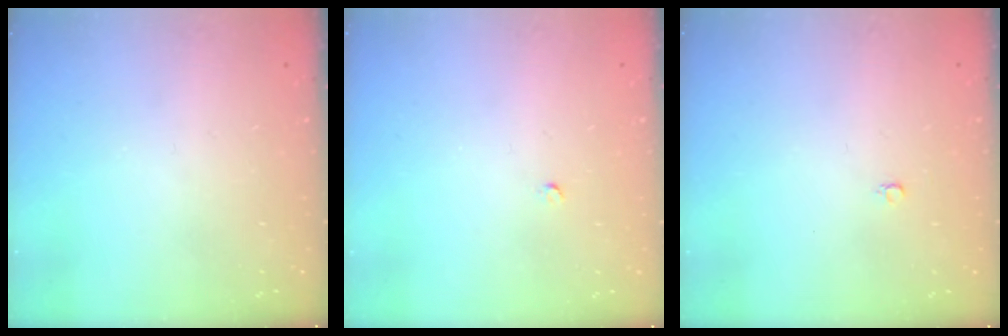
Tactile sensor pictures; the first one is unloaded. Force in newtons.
{"total": 2.0, "press": 2.0, "slide": 0.3}
{"total": 2.4, "press": 2.4, "slide": 0.2}